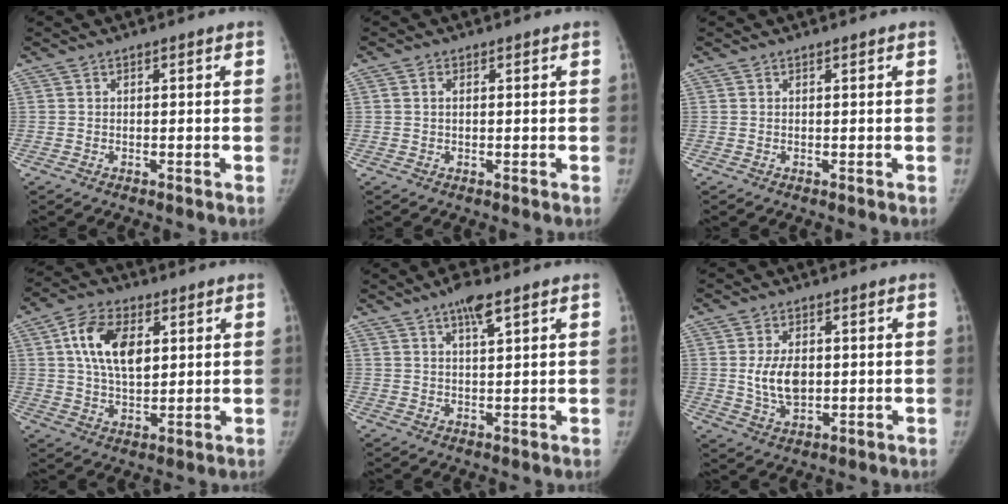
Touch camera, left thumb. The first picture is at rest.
{"total": 1.2, "force": [0.2, 0.8, 0.9], "torque": [-0.014, 0.005, 0.001]}
{"total": 0.0}
{"total": 11.7, "force": [3.4, 6.9, 8.9], "torque": [-0.141, -0.007, 0.058]}
{"total": 5.0, "force": [3.1, 1.1, 3.8], "torque": [-0.062, -0.011, 0.051]}
{"total": 7.2, "force": [0.5, 4.4, 5.6], "torque": [-0.092, -0.010, 0.017]}